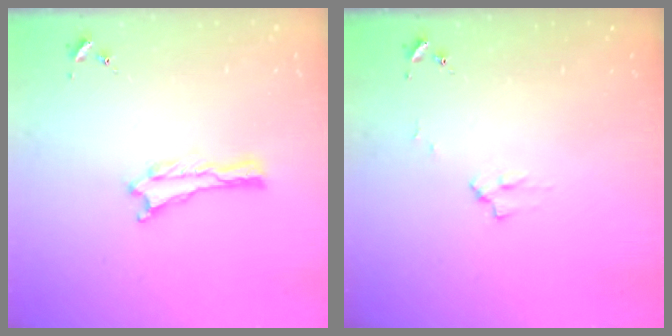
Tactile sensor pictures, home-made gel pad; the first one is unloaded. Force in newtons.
{"total": 2.2, "press": 2.2, "slide": 0.3}